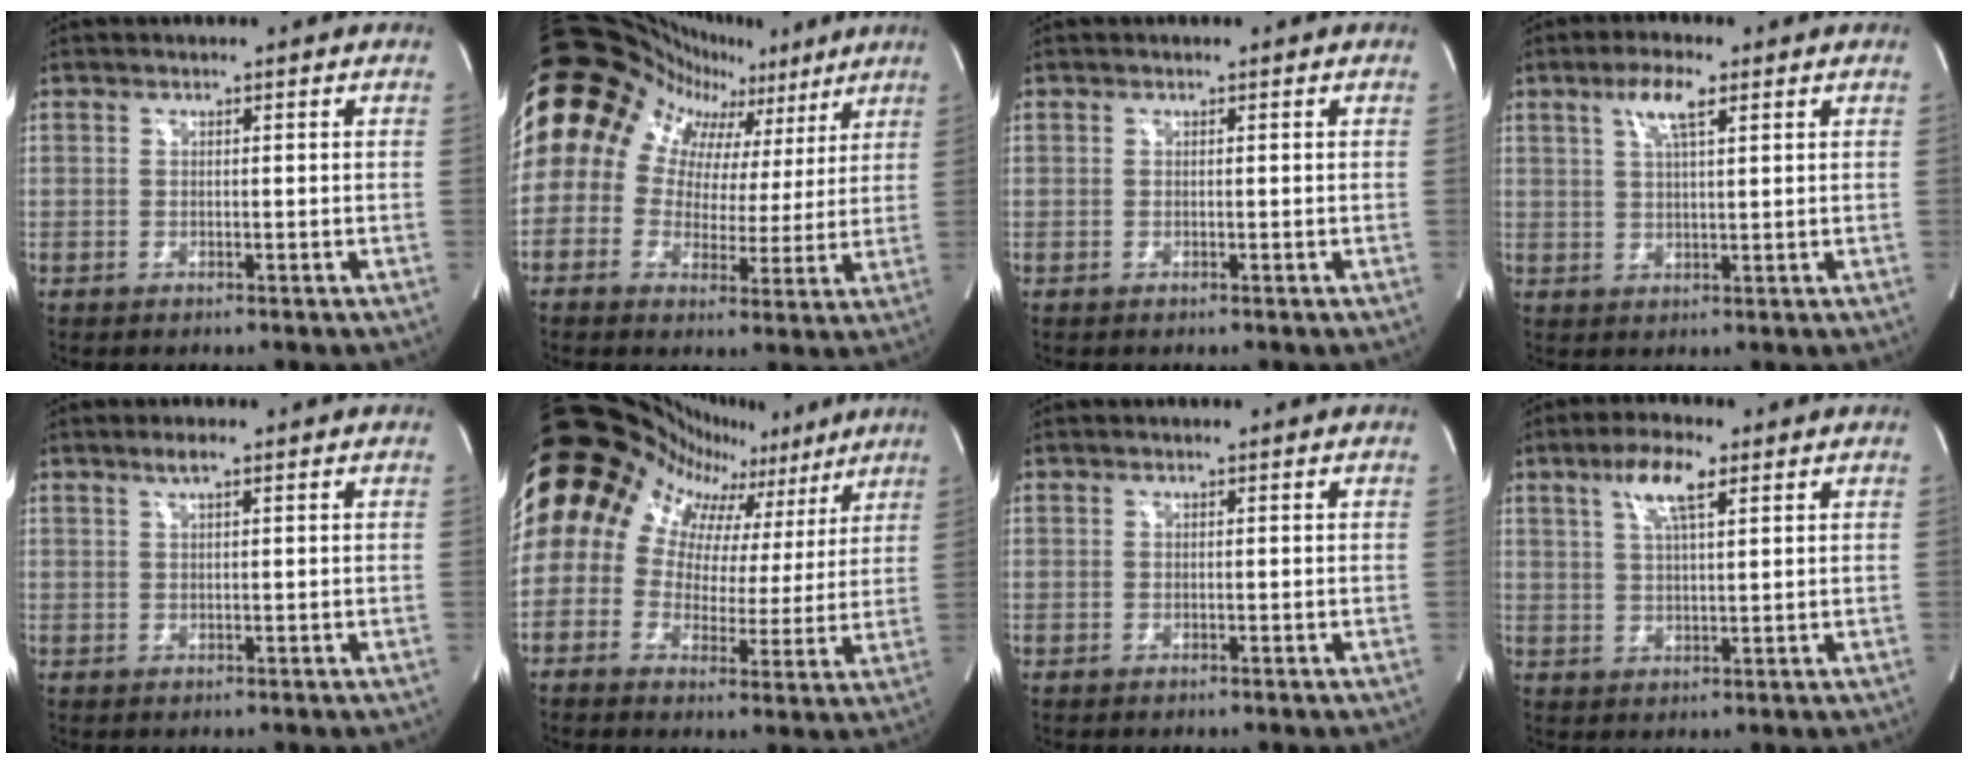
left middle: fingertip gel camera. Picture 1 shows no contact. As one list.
[{"total": 18.4, "force": [11.0, 12.1, 8.3], "torque": [-0.156, 0.072, 0.153]}, {"total": 0.0}, {"total": 5.1, "force": [2.7, 0.9, 4.3], "torque": [-0.088, 0.006, 0.048]}, {"total": 1.7, "force": [1.1, 0.1, 1.2], "torque": [-0.028, 0.003, 0.021]}, {"total": 20.6, "force": [14.0, 12.1, 9.0], "torque": [-0.167, 0.081, 0.183]}, {"total": 0.0}, {"total": 6.5, "force": [3.4, 1.2, 5.4], "torque": [-0.108, 0.009, 0.061]}]